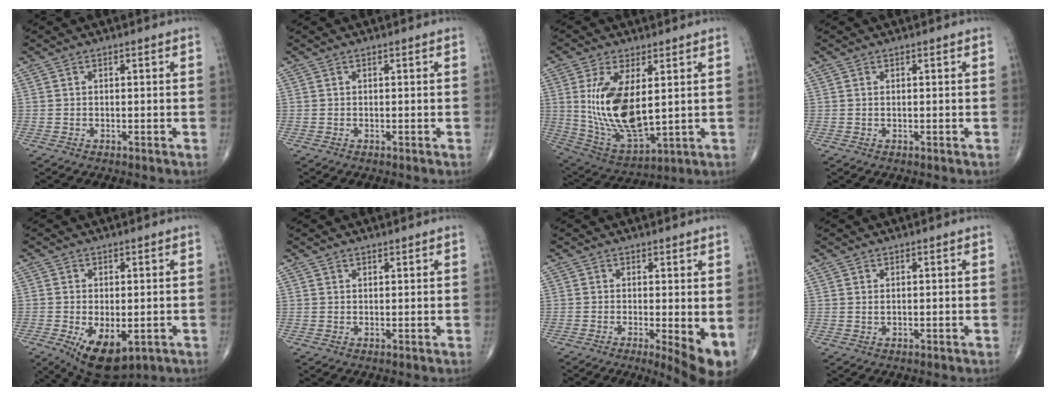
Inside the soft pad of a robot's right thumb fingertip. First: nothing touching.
{"total": 0.0}
{"total": 16.1, "force": [2.4, 7.4, 14.1], "torque": [-0.272, -0.024, 0.066]}
{"total": 0.0}
{"total": 9.8, "force": [-3.2, 5.0, 7.8], "torque": [-0.122, -0.016, -0.037]}
{"total": 0.7, "force": [0.7, 0.1, 0.0], "torque": [0.003, -0.007, 0.010]}
{"total": 6.7, "force": [-0.6, 1.8, 6.5], "torque": [-0.091, -0.018, -0.005]}
{"total": 0.6, "force": [0.4, 0.2, 0.5], "torque": [-0.009, 0.000, 0.009]}